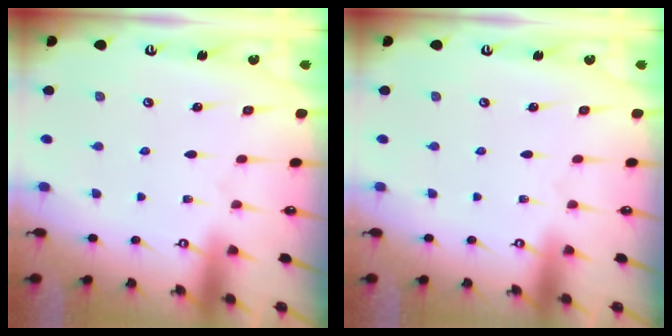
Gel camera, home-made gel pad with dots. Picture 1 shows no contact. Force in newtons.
{"total": 0.0}